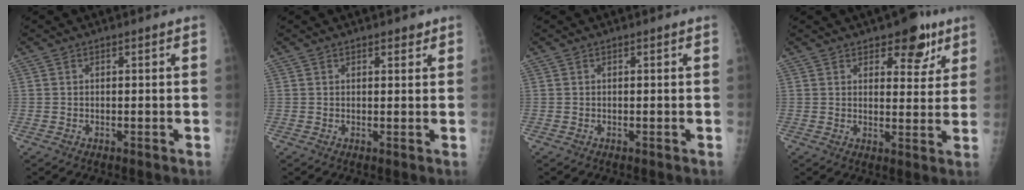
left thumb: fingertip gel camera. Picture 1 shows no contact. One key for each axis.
{"total": 1.3, "fx": 1.0, "fy": 0.7, "fz": 0.4, "tx": 0.007, "ty": -0.006, "tz": 0.010}
{"total": 0.0}
{"total": 7.9, "fx": 5.0, "fy": 4.1, "fz": 4.5, "tx": -0.022, "ty": -0.025, "tz": 0.066}